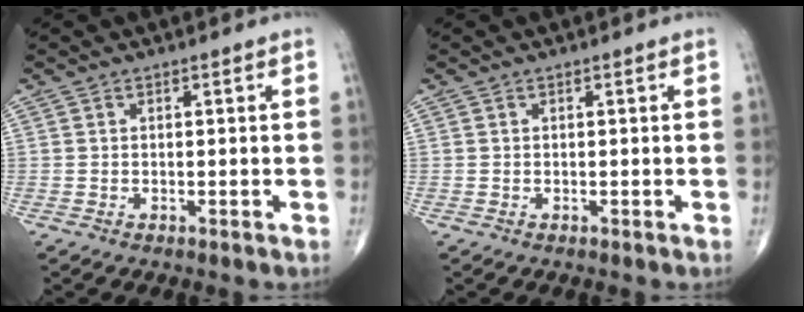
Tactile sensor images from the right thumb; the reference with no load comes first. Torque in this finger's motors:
{"motor_torque": [0.03, 0.03, 0.00, 0.00, 0.00]}